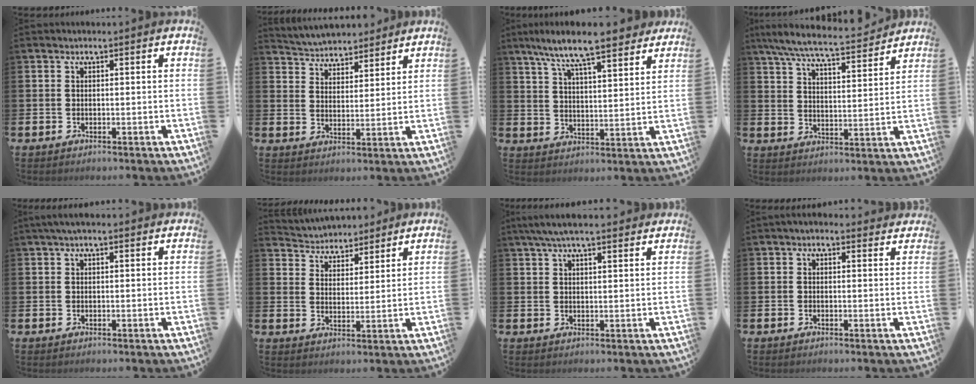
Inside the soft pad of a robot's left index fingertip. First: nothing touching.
{"total": 4.5, "force": [4.2, 1.4, -0.5], "torque": [-0.015, -0.030, 0.073]}
{"total": 9.5, "force": [8.6, 1.2, 4.0], "torque": [-0.101, -0.042, 0.153]}
{"total": 7.8, "force": [7.3, 0.8, 2.8], "torque": [-0.082, -0.045, 0.128]}
{"total": 1.8, "force": [1.2, 0.4, 1.2], "torque": [-0.014, 0.002, 0.019]}
{"total": 4.5, "force": [4.2, 1.4, -0.5], "torque": [-0.014, -0.028, 0.074]}
{"total": 5.3, "force": [4.6, 1.0, 2.4], "torque": [-0.055, -0.005, 0.083]}
{"total": 1.2, "force": [1.0, 0.5, 0.3], "torque": [-0.006, 0.002, 0.018]}